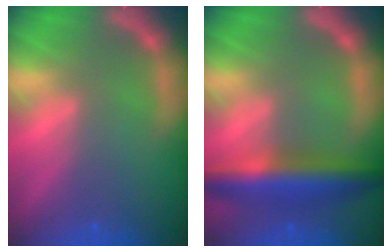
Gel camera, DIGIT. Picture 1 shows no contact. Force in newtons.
{"total": 7.0}